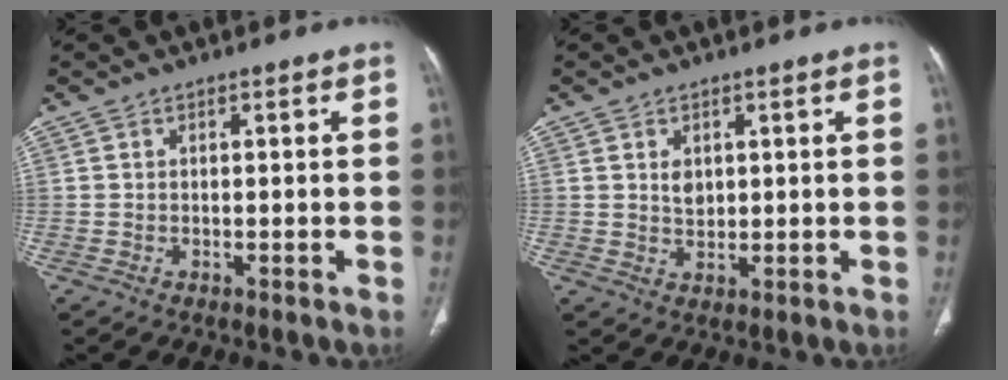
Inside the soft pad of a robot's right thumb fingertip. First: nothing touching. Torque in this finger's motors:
{"motor_torque": [0.22, 0.46, 0.38, -0.04, 0.02]}